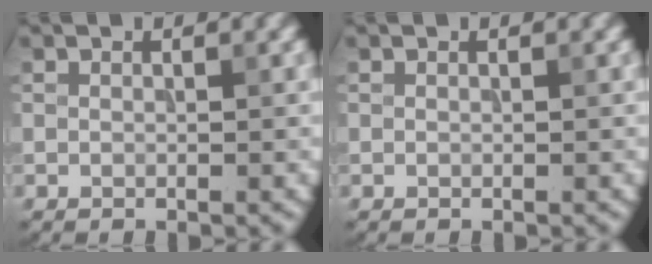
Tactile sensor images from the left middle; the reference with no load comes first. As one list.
[{"total": 0.0}]